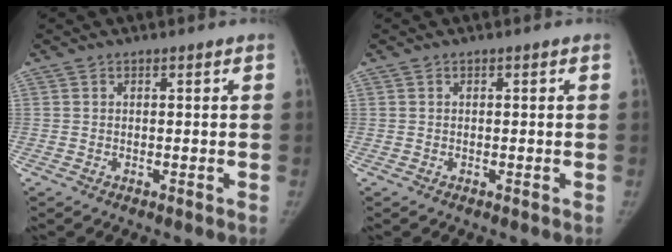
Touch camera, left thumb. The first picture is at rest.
{"total": 0.0}